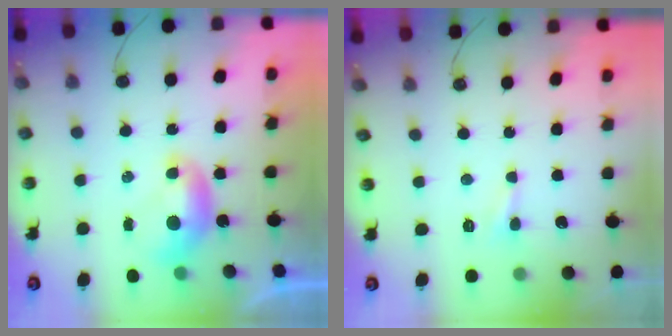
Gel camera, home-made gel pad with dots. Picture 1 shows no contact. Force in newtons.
{"total": 1.2, "press": 1.1, "slide": 0.5}